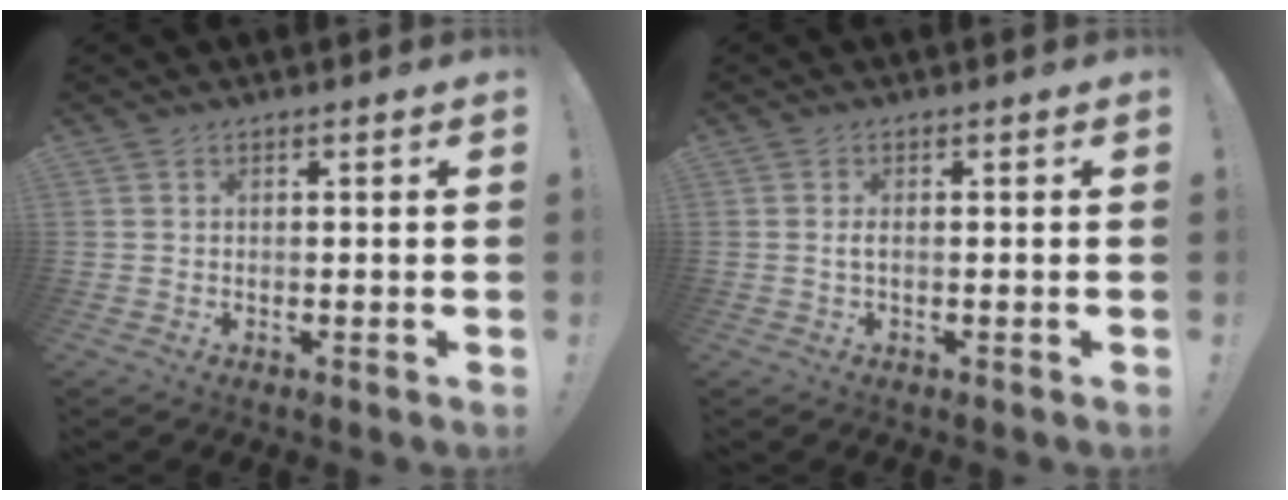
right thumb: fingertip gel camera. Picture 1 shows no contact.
{"total": 1.3, "force": [-0.2, 0.4, 1.2], "torque": [-0.024, 0.003, -0.004]}